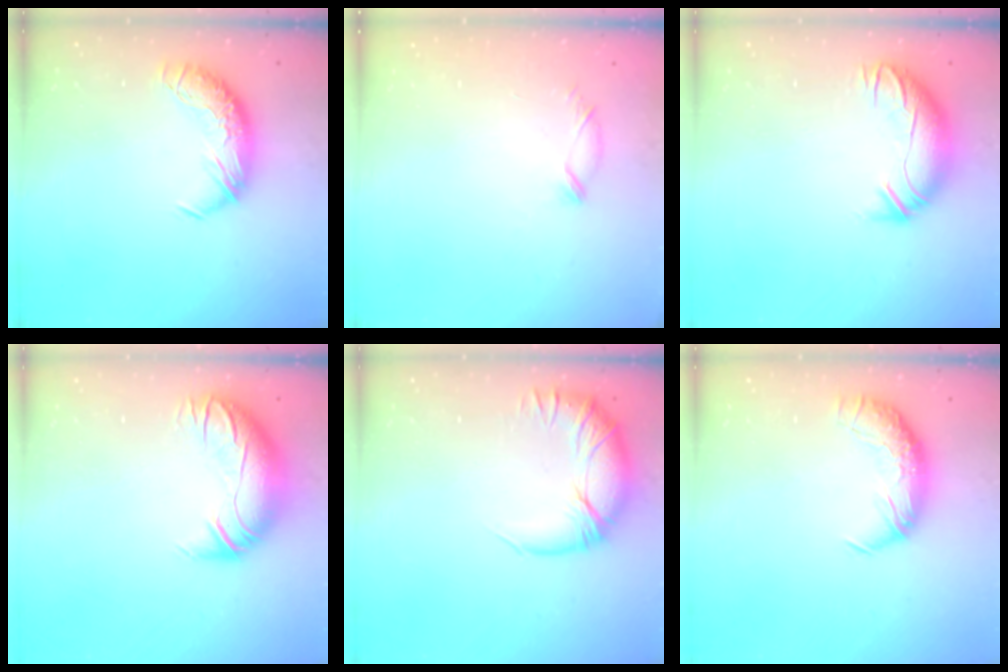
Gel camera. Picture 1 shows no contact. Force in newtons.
{"total": 6.4, "press": 6.4, "slide": 0.7}
{"total": 3.5, "press": 2.3, "slide": 2.7}
{"total": 3.0, "press": 0.6, "slide": 2.9}
{"total": 3.2, "press": 1.2, "slide": 3.0}
{"total": 2.3, "press": 1.0, "slide": 2.1}